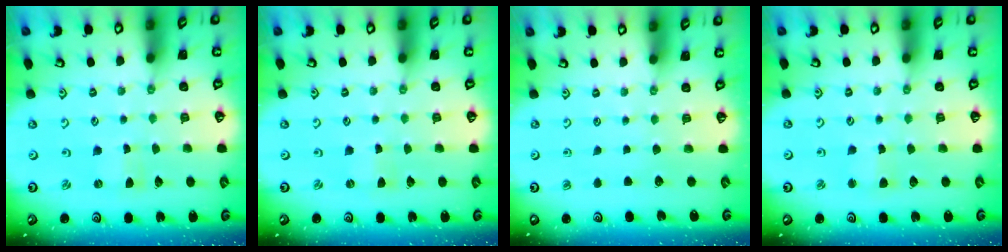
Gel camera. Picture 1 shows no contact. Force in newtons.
{"total": 0.0}
{"total": 0.0}
{"total": 2.7, "press": 2.7, "slide": 0.3}